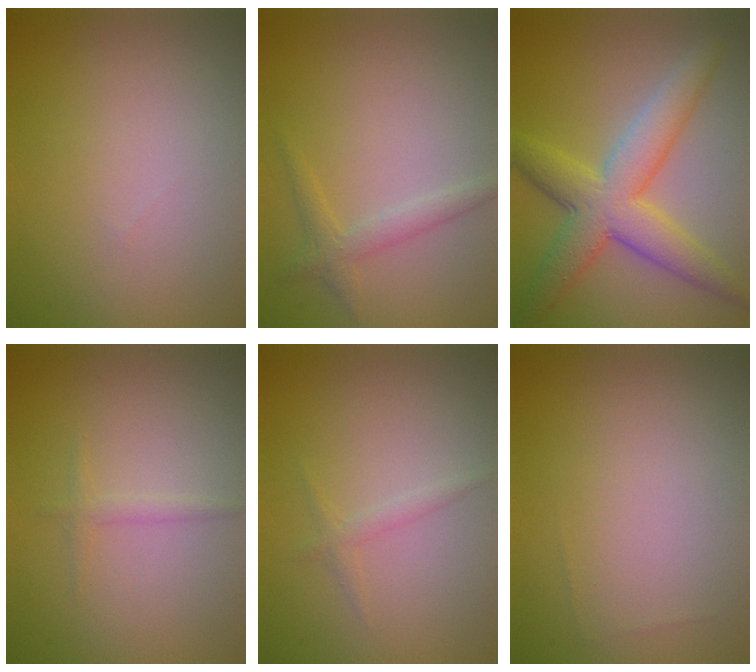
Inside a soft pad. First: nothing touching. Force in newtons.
{"total": 1.9, "press": 1.9, "slide": 0.2}
{"total": 6.7, "press": 6.7, "slide": 0.1}
{"total": 0.9, "press": 0.9, "slide": 0.0}
{"total": 1.0, "press": 1.0, "slide": 0.1}
{"total": 0.0}